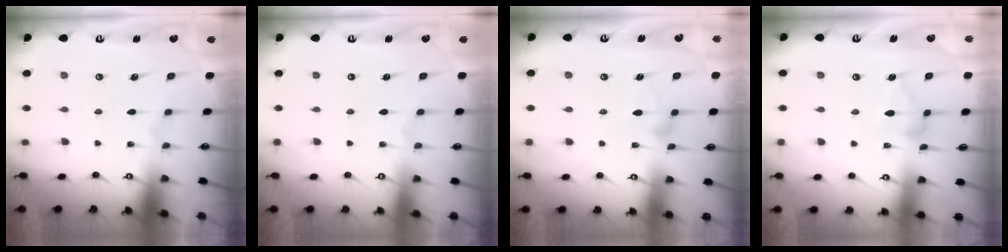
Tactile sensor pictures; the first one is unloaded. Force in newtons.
{"total": 3.8, "press": 3.8, "slide": 0.1}
{"total": 5.6, "press": 5.6, "slide": 0.3}
{"total": 8.2, "press": 8.2, "slide": 0.3}